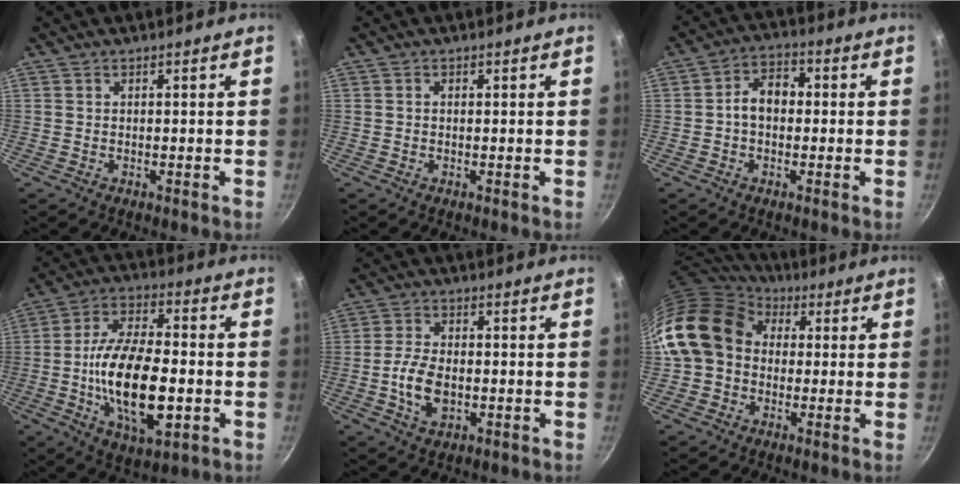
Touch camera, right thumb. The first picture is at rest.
{"total": 0.5, "force": [0.0, 0.4, 0.3], "torque": [-0.005, 0.004, 0.001]}
{"total": 6.6, "force": [-0.1, 4.7, 4.6], "torque": [-0.046, 0.024, -0.013]}
{"total": 19.6, "force": [-3.5, 9.3, 17.0], "torque": [-0.290, 0.020, -0.060]}
{"total": 7.6, "force": [-1.5, 4.6, 5.9], "torque": [-0.112, 0.011, -0.030]}
{"total": 16.5, "force": [2.2, 13.4, 9.4], "torque": [-0.158, 0.035, 0.027]}